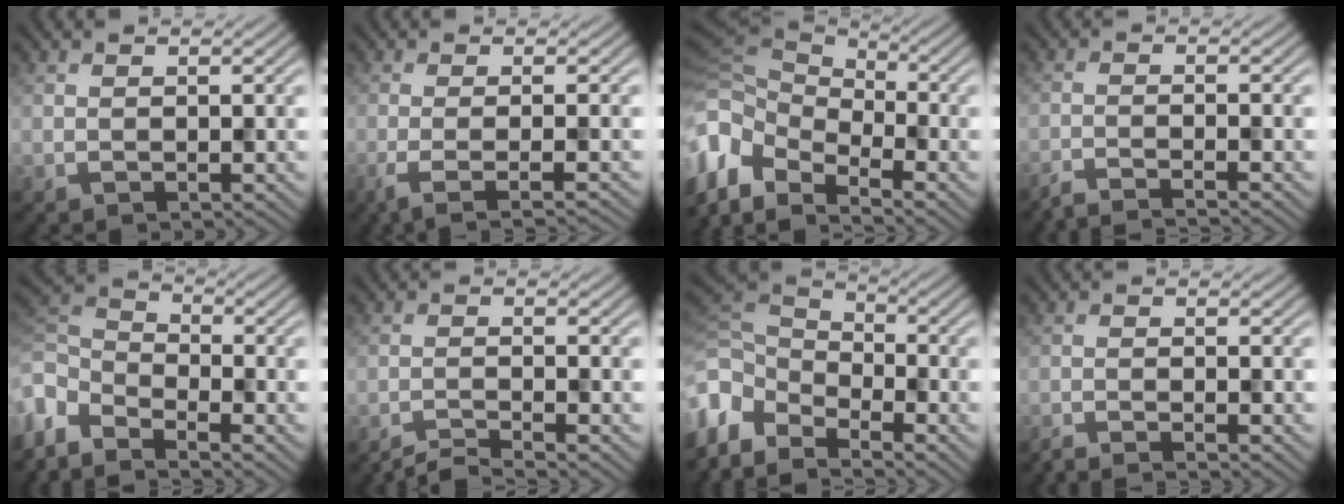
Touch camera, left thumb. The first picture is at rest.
{"total": 4.3, "force": [-1.8, 0.8, 3.8], "torque": [-0.057, -0.002, -0.048]}
{"total": 10.9, "force": [-6.1, 6.4, 6.4], "torque": [-0.177, -0.017, -0.087]}
{"total": 4.0, "force": [-3.3, 0.3, 2.1], "torque": [-0.030, -0.001, -0.075]}
{"total": 5.8, "force": [-4.2, 2.5, 3.1], "torque": [-0.079, -0.006, -0.101]}
{"total": 3.3, "force": [-2.8, 0.2, 1.6], "torque": [-0.014, 0.002, -0.067]}
{"total": 7.6, "force": [-4.4, 4.3, 4.5], "torque": [-0.119, -0.010, -0.097]}
{"total": 3.2, "force": [-2.5, 0.2, 1.9], "torque": [-0.027, 0.002, -0.058]}